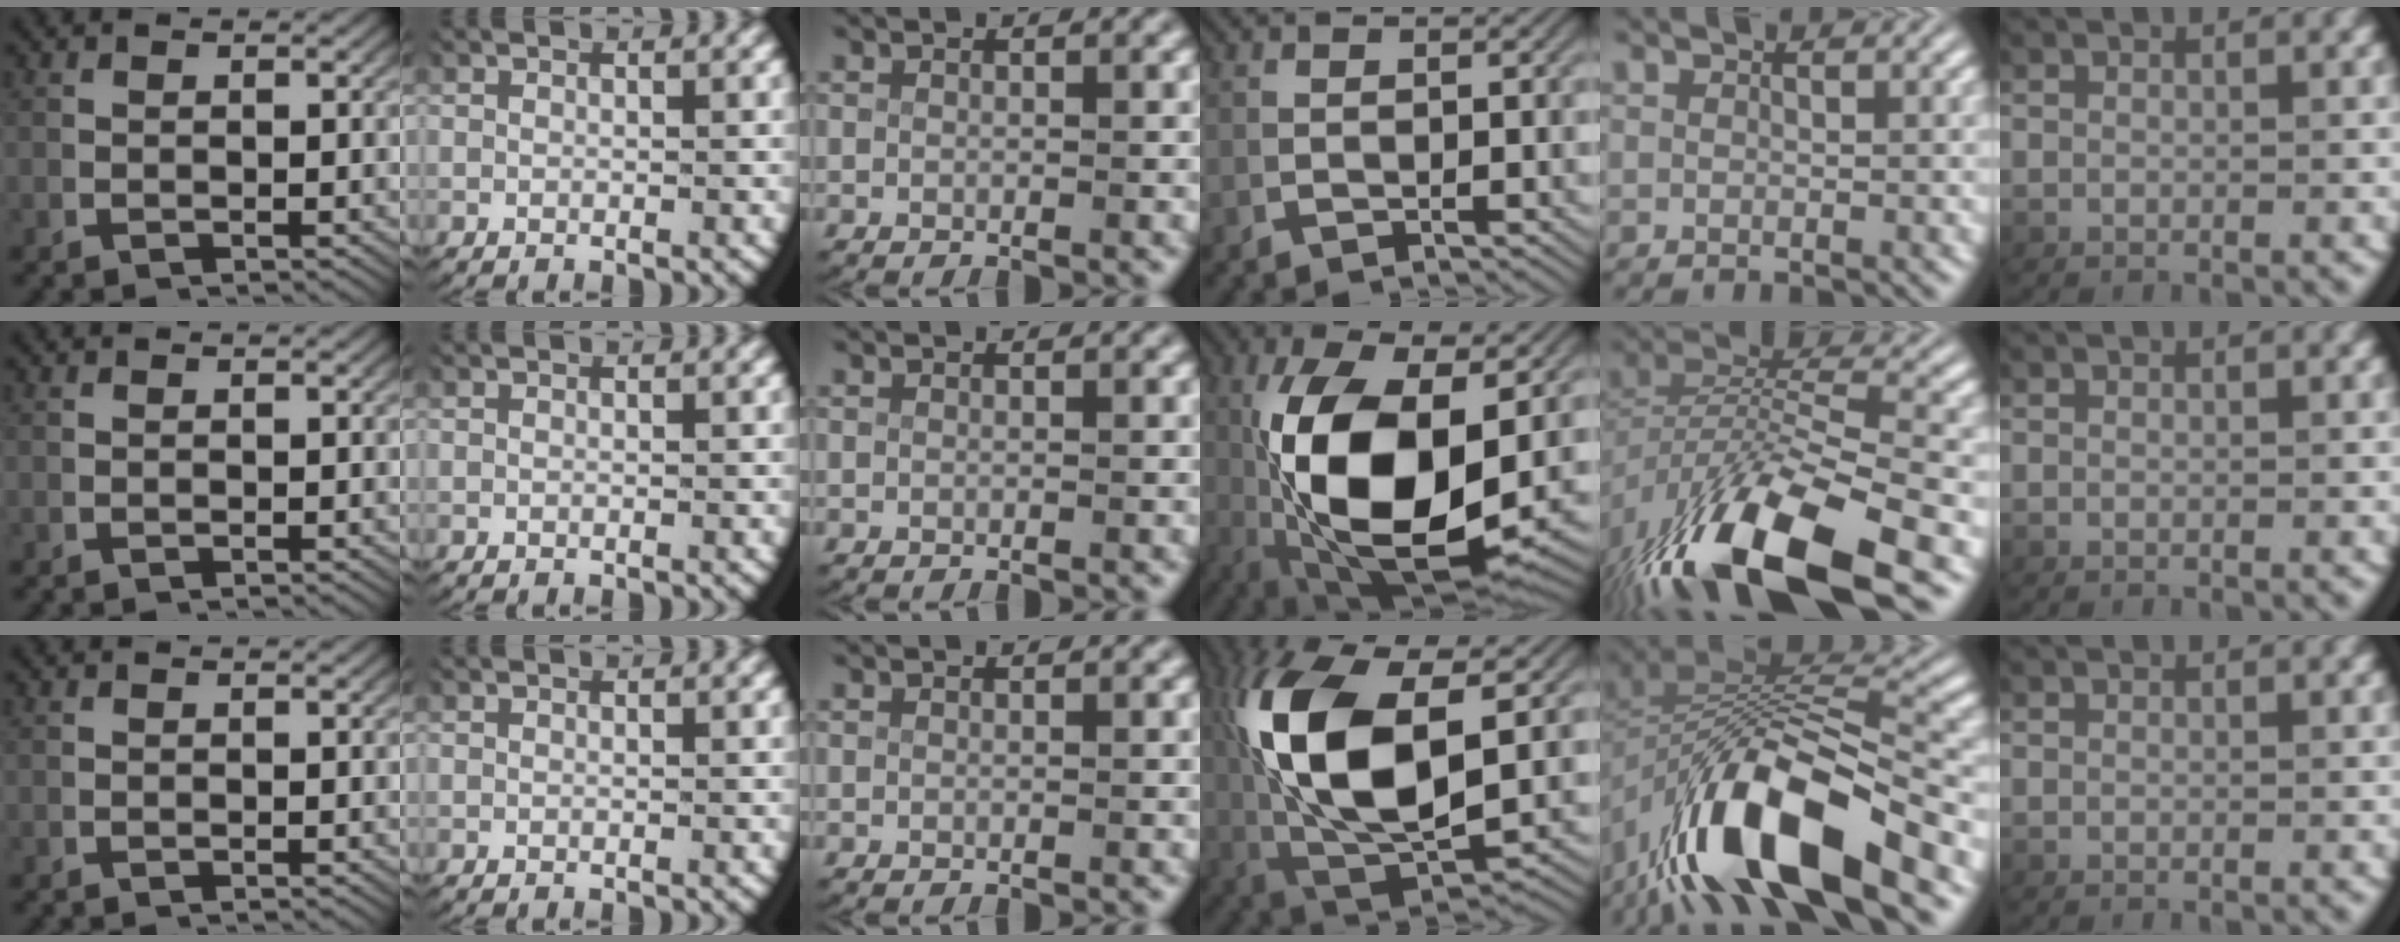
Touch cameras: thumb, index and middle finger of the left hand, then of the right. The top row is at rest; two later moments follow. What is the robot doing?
{"motion": "lift_and_place", "object": "scissors"}